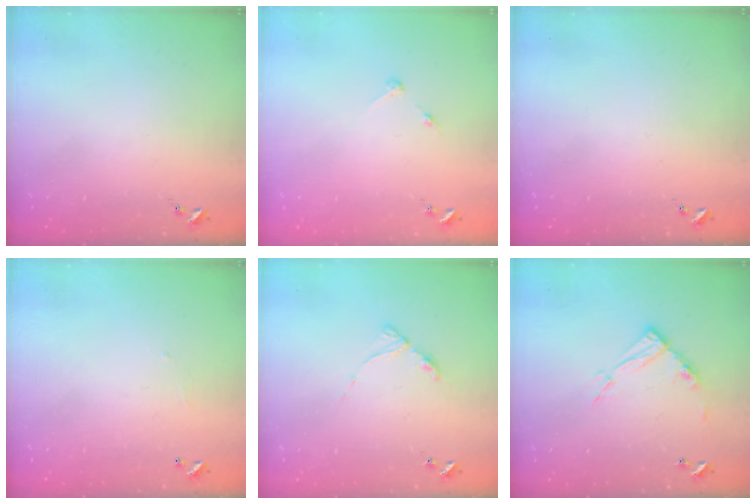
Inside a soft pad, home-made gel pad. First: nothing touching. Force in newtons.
{"total": 2.7, "press": 2.7, "slide": 0.3}
{"total": 0.0}
{"total": 3.8, "press": 3.8, "slide": 0.1}
{"total": 5.2, "press": 5.1, "slide": 0.6}
{"total": 12.2, "press": 12.1, "slide": 0.9}